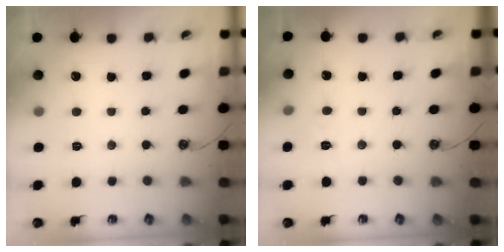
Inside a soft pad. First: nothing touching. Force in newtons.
{"total": 2.8, "press": 2.8, "slide": 0.5}